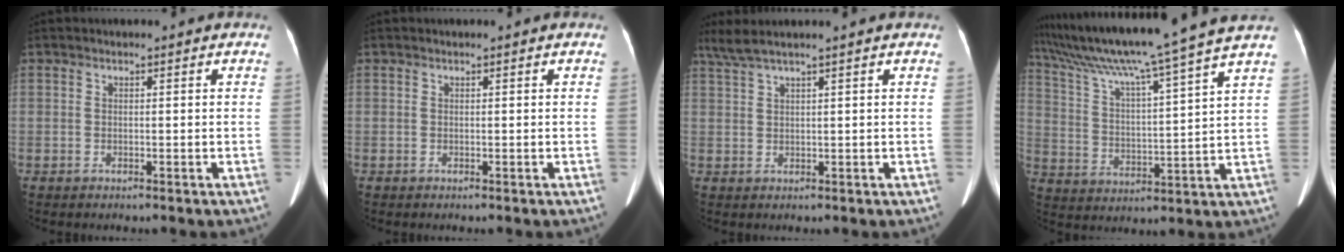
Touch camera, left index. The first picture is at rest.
{"total": 0.0}
{"total": 3.4, "force": [2.6, -0.8, 2.0], "torque": [-0.055, 0.018, 0.062]}
{"total": 19.4, "force": [16.2, -2.7, 10.4], "torque": [-0.188, -0.009, 0.251]}